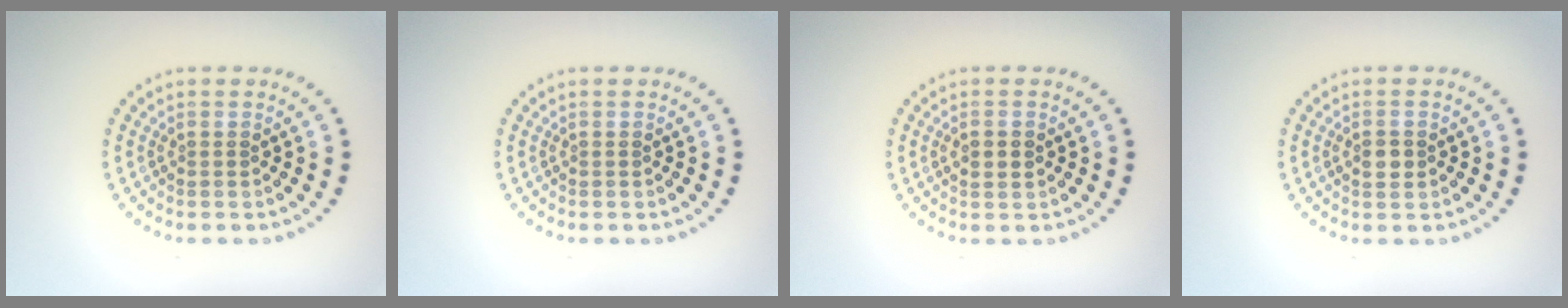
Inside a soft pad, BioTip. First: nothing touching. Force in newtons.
{"total": 0.0}
{"total": 1.4, "press": 1.4, "slide": 0.1}
{"total": 1.5, "press": 1.5, "slide": 0.3}